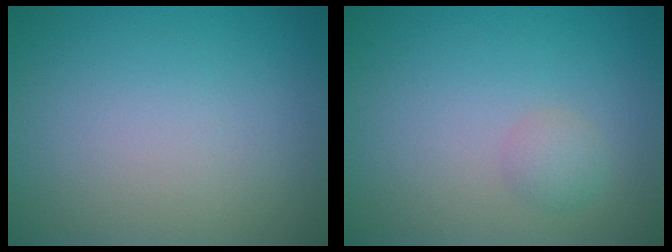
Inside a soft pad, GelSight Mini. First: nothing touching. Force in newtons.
{"total": 1.3, "press": 1.3, "slide": 0.1}